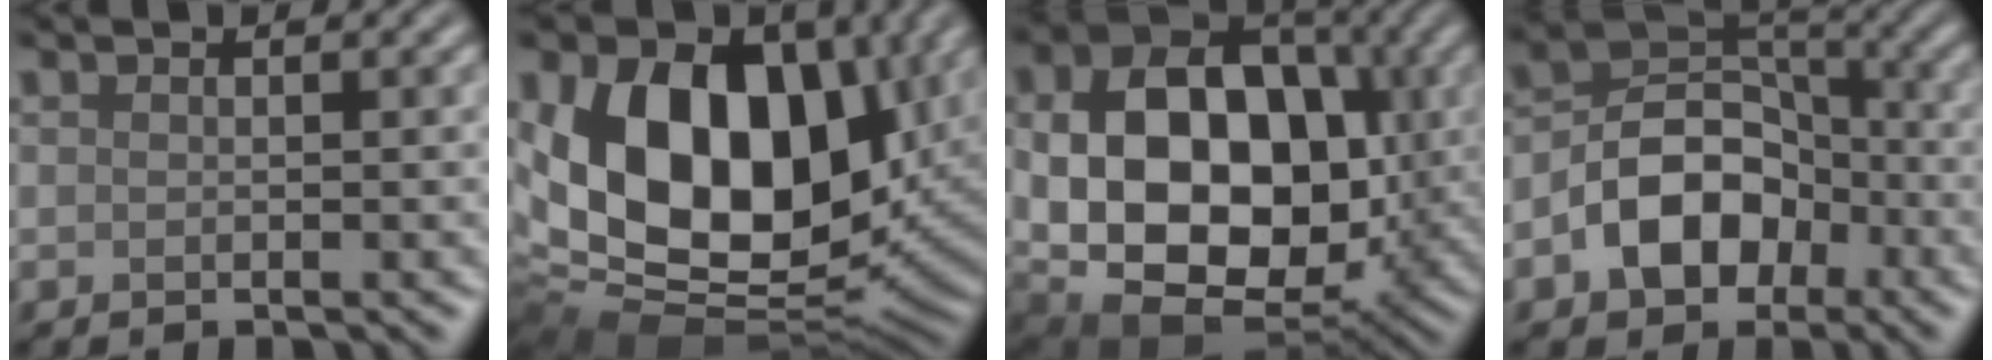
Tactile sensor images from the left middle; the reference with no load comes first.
{"total": 16.4, "force": [2.9, 11.3, 11.6], "torque": [-0.207, -0.006, 0.051]}
{"total": 15.4, "force": [-0.2, 10.6, 11.1], "torque": [-0.184, -0.016, 0.005]}
{"total": 7.5, "force": [-2.9, 5.4, 4.3], "torque": [-0.066, 0.004, -0.060]}